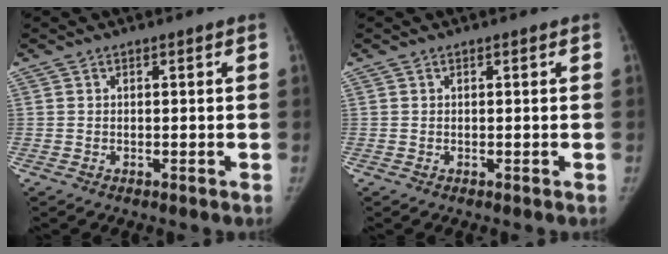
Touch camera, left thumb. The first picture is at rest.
{"total": 0.0}